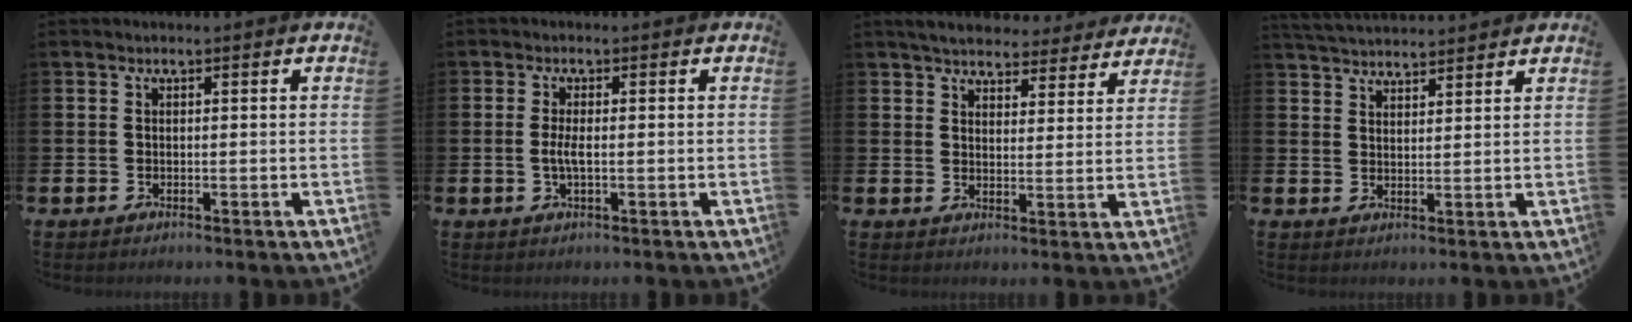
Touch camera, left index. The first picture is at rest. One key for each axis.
{"total": 2.1, "fx": -0.2, "fy": 0.5, "fz": 2.0, "tx": -0.048, "ty": -0.002, "tz": -0.007}
{"total": 5.2, "fx": 5.0, "fy": 1.2, "fz": 0.7, "tx": -0.034, "ty": -0.028, "tz": 0.089}
{"total": 3.7, "fx": 3.7, "fy": 0.4, "fz": 0.3, "tx": -0.017, "ty": -0.017, "tz": 0.069}